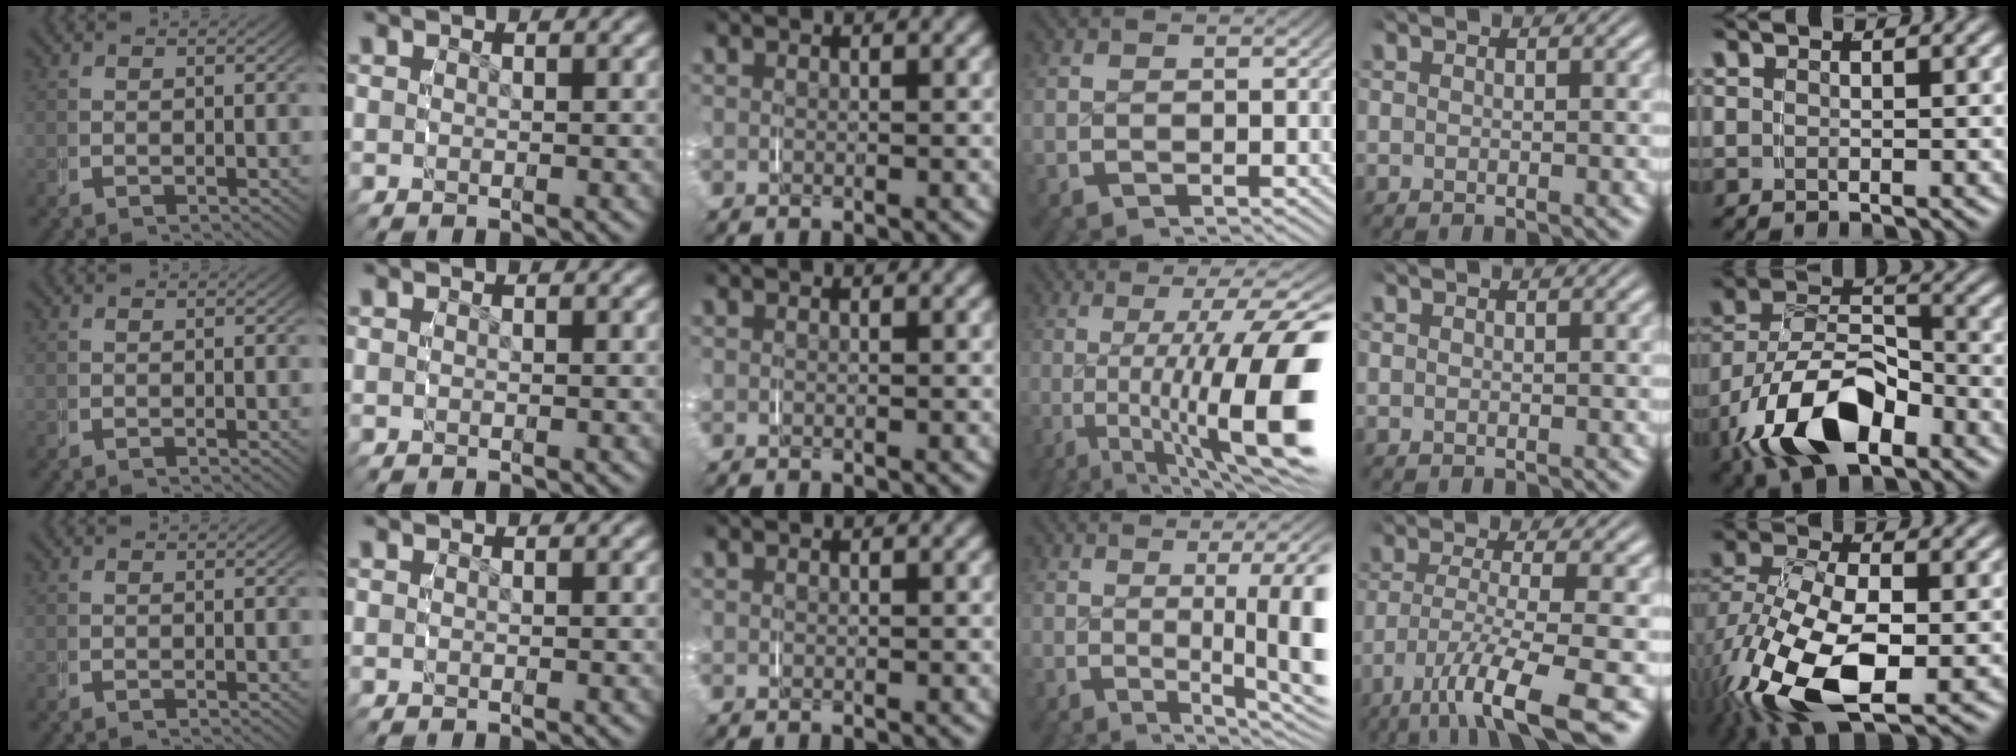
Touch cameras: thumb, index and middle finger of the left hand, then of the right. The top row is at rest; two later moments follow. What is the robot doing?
{"motion": "grasp_and_lifting", "object": "keyboard"}